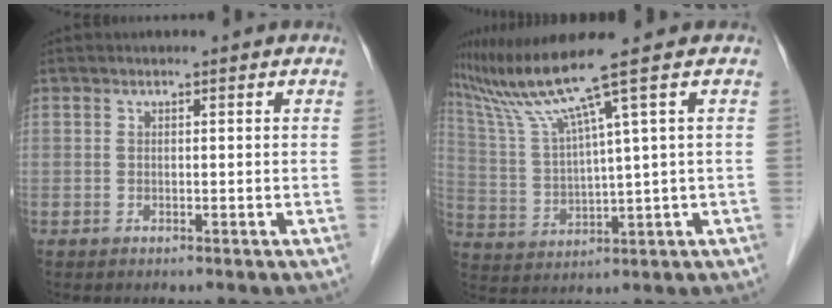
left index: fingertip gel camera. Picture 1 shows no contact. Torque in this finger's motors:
{"motor_torque": [0.71, -1.42, 0.24, 0.21]}